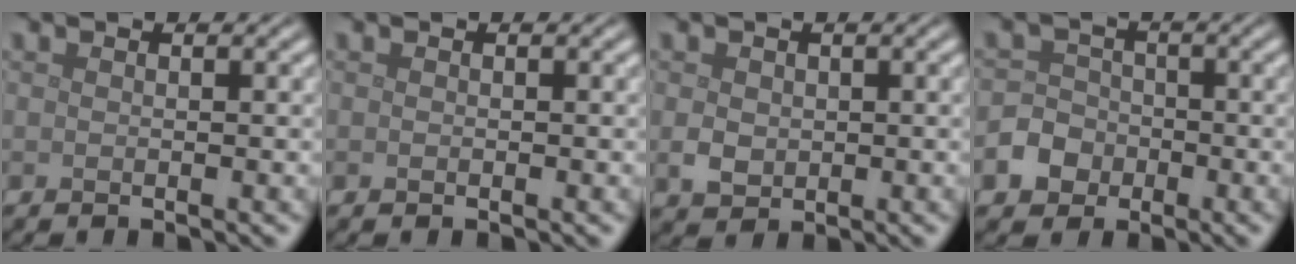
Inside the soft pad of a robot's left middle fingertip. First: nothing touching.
{"total": 0.0}
{"total": 2.0, "force": [0.0, 1.7, 1.0], "torque": [-0.019, -0.006, 0.000]}
{"total": 4.0, "force": [-1.6, 3.5, 0.9], "torque": [0.008, -0.001, -0.044]}